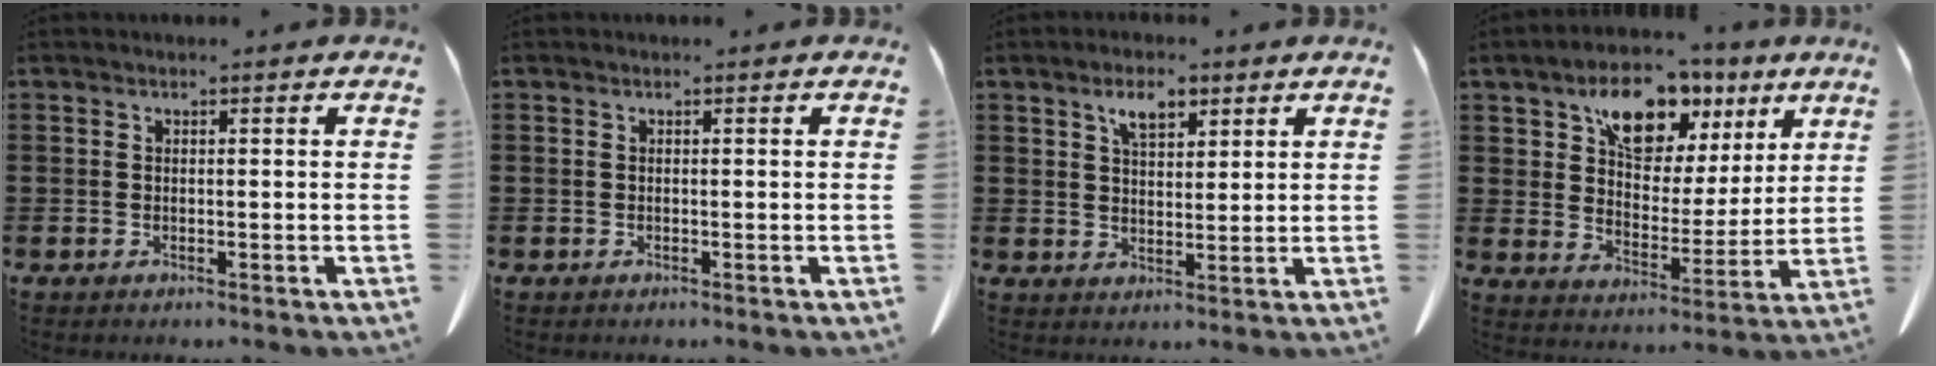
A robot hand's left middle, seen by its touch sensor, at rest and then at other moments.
{"total": 0.0}
{"total": 4.5, "force": [2.9, 2.0, 2.8], "torque": [-0.046, 0.003, 0.048]}
{"total": 11.3, "force": [7.1, 6.5, 6.0], "torque": [-0.111, -0.020, 0.122]}